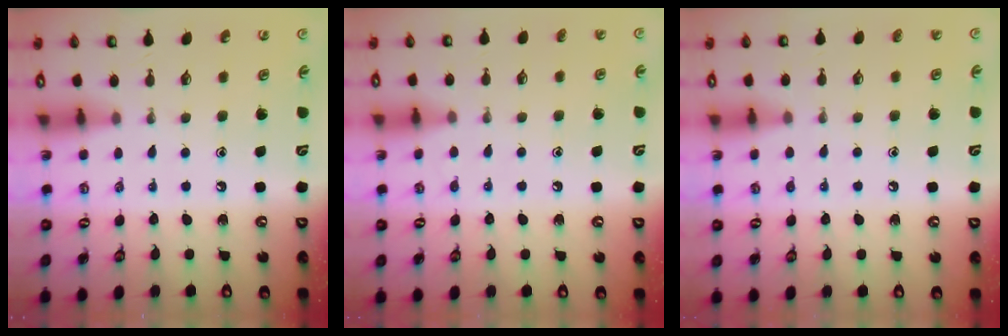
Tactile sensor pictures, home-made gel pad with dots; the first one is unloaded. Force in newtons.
{"total": 4.0, "press": 4.0, "slide": 0.5}
{"total": 6.9, "press": 6.8, "slide": 0.8}